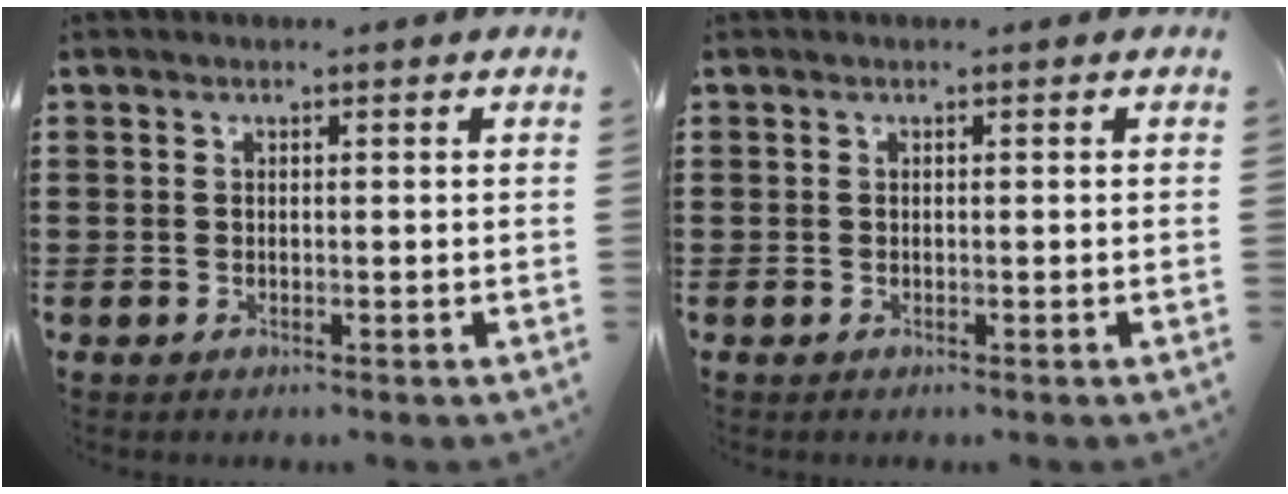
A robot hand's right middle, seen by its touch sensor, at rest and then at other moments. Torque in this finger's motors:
{"motor_torque": [0.14, -0.07, -0.02, -0.01]}